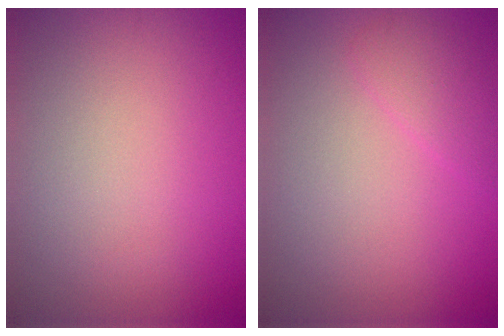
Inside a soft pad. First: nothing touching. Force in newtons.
{"total": 1.6, "press": 1.6, "slide": 0.0}